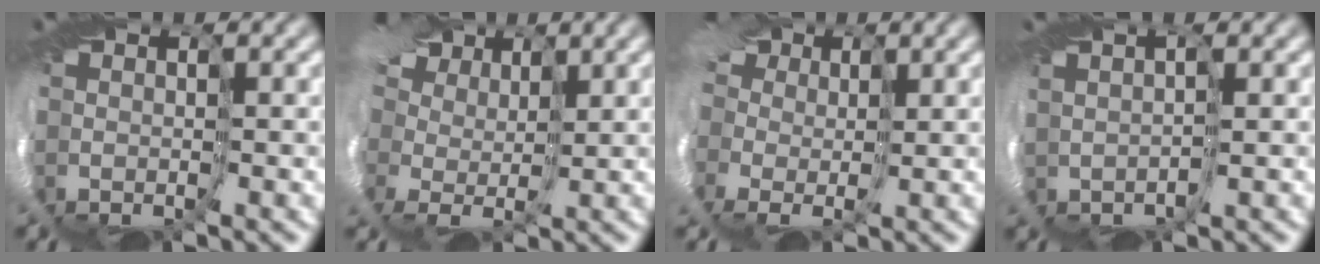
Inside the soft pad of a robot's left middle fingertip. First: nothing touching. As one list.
[{"total": 12.2, "force": [6.3, 8.1, 6.6], "torque": [-0.147, 0.044, 0.068]}, {"total": 11.5, "force": [2.3, 9.1, 6.7], "torque": [-0.147, 0.017, -0.008]}, {"total": 1.7, "force": [1.3, 0.7, 0.9], "torque": [-0.013, 0.015, 0.007]}]